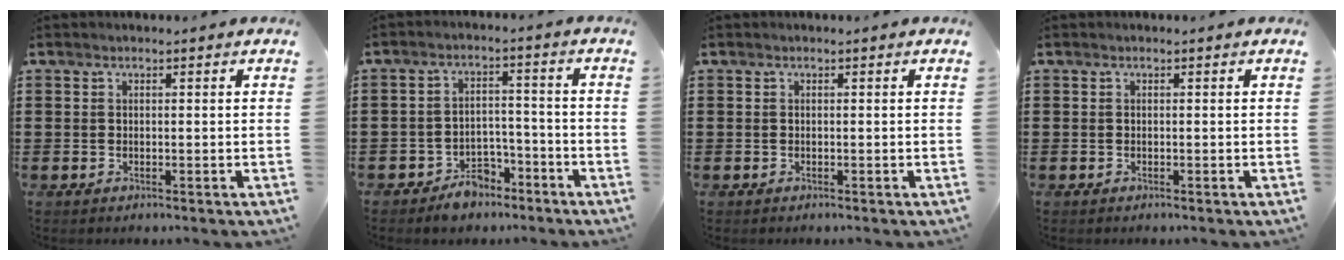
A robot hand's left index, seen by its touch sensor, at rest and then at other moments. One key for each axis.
{"total": 4.8, "fx": -4.3, "fy": 1.9, "fz": 1.0, "tx": -0.018, "ty": 0.017, "tz": -0.083}
{"total": 0.0}
{"total": 0.0}